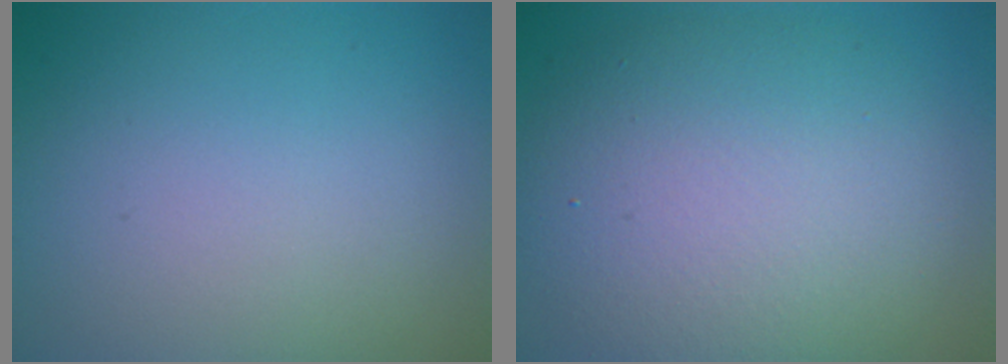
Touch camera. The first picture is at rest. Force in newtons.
{"total": 8.8, "press": 8.8, "slide": 0.9}